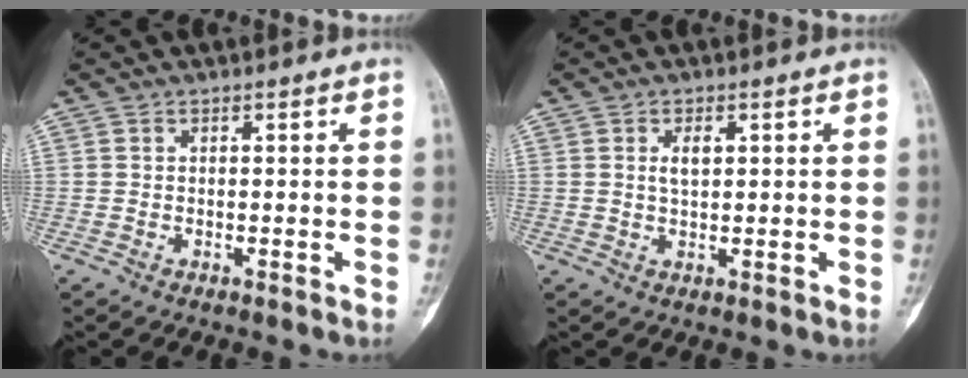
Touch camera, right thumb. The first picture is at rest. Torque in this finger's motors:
{"motor_torque": [0.61, 0.50, 0.22, 0.14, -0.01]}